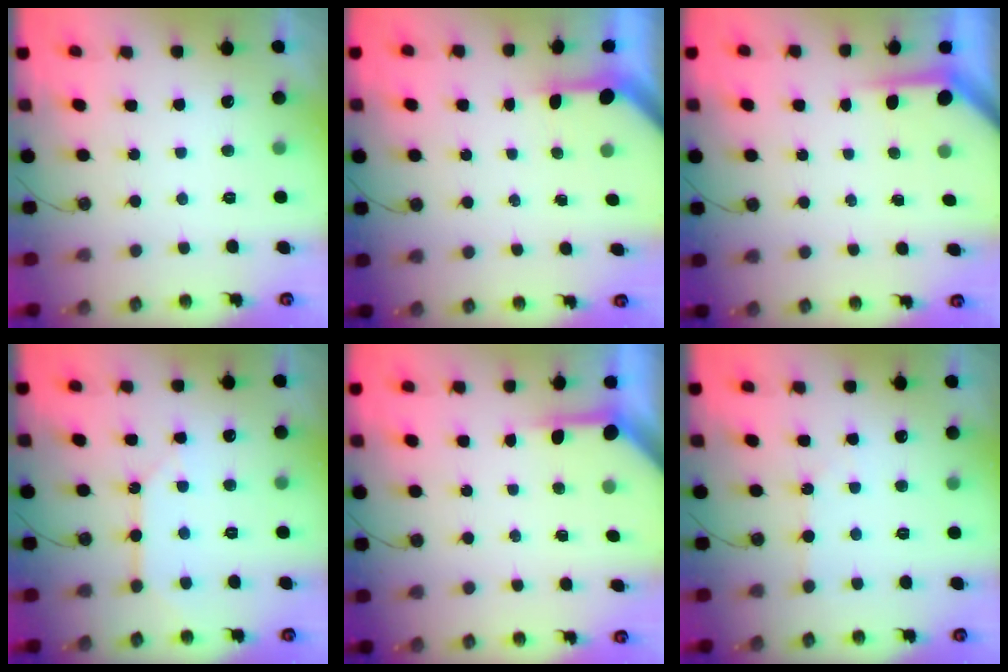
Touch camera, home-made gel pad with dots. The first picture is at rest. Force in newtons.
{"total": 3.1, "press": 3.1, "slide": 0.3}
{"total": 3.6, "press": 3.6, "slide": 0.4}
{"total": 8.1, "press": 8.1, "slide": 0.8}
{"total": 3.8, "press": 3.8, "slide": 0.5}
{"total": 2.3, "press": 2.2, "slide": 0.4}